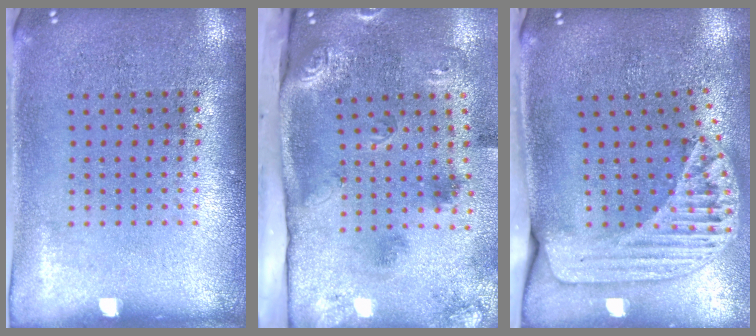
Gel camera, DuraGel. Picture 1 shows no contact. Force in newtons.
{"total": 3.5, "press": 2.2, "slide": 2.7}
{"total": 1.8, "press": 1.5, "slide": 1.0}